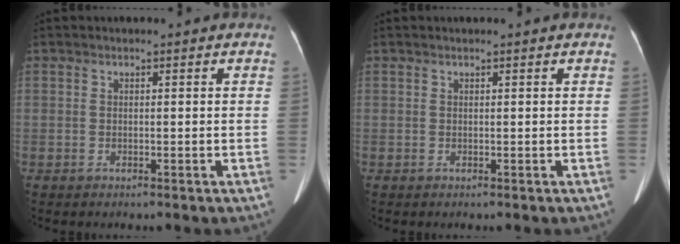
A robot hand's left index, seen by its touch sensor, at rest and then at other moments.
{"total": 0.0}